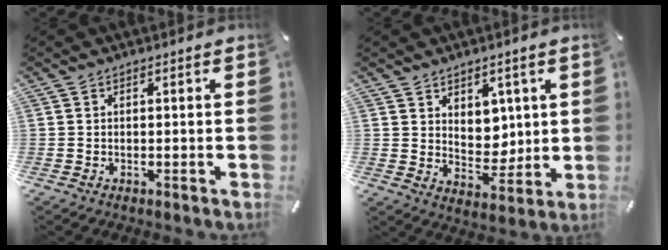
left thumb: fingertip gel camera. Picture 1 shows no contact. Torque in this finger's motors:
{"motor_torque": [1.41, 1.31, 0.63, -0.64, 0.07]}